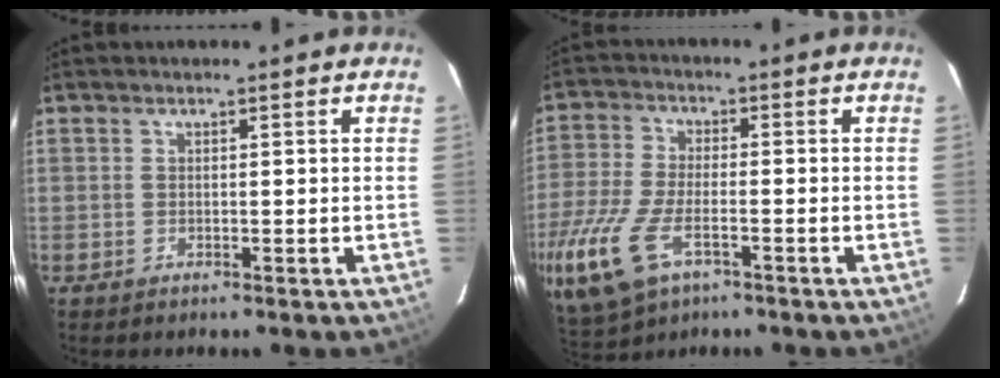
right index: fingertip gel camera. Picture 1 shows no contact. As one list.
[{"total": 18.0, "force": [-8.3, 9.3, 13.0], "torque": [-0.315, -0.040, -0.154]}]